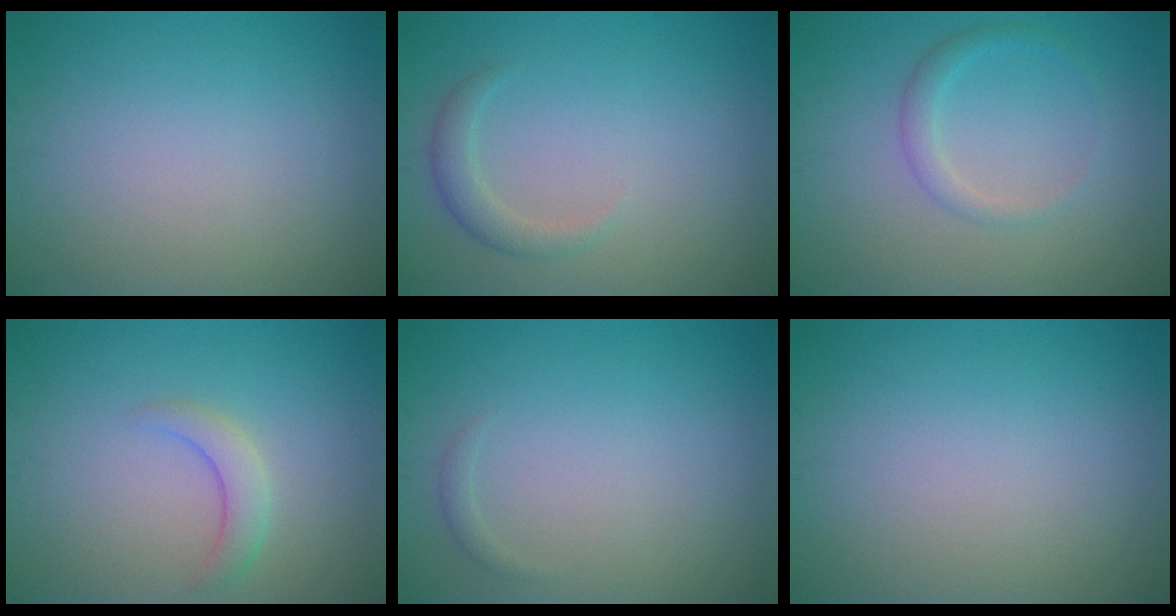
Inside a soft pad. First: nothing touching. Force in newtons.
{"total": 1.8, "press": 1.8, "slide": 0.2}
{"total": 1.7, "press": 1.7, "slide": 0.1}
{"total": 2.1, "press": 2.1, "slide": 0.3}
{"total": 0.6, "press": 0.6, "slide": 0.0}
{"total": 0.0}